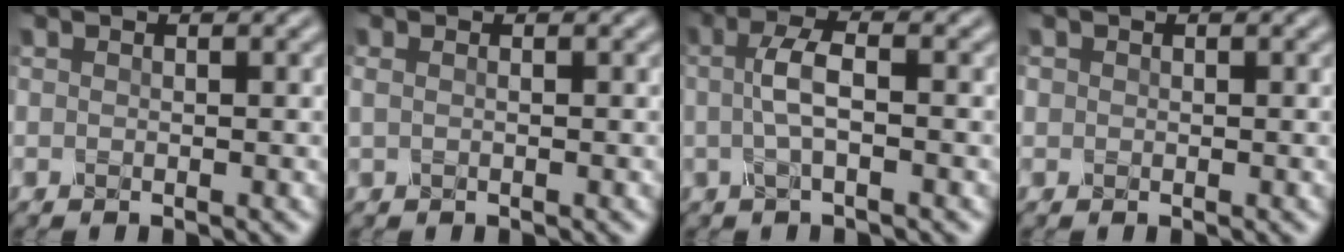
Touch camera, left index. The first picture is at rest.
{"total": 0.6, "force": [0.1, 0.2, 0.6], "torque": [-0.014, 0.002, 0.003]}
{"total": 3.1, "force": [0.1, 0.9, 3.0], "torque": [-0.062, 0.003, -0.002]}
{"total": 0.5, "force": [0.1, 0.5, 0.0], "torque": [0.004, 0.000, 0.000]}